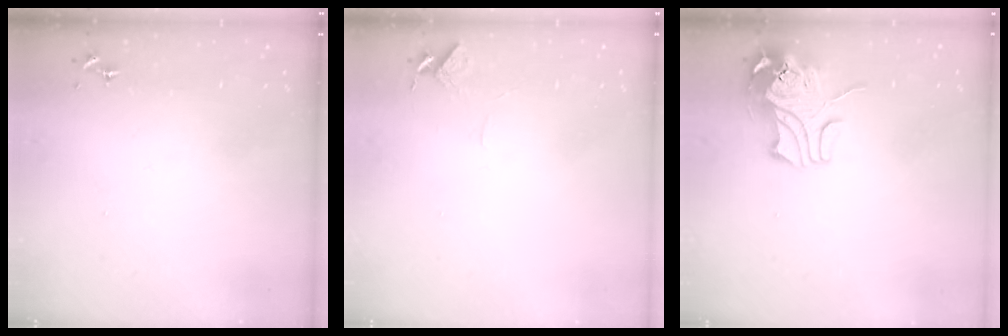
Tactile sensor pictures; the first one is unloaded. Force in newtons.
{"total": 4.6, "press": 4.5, "slide": 0.4}
{"total": 10.8, "press": 10.6, "slide": 1.6}